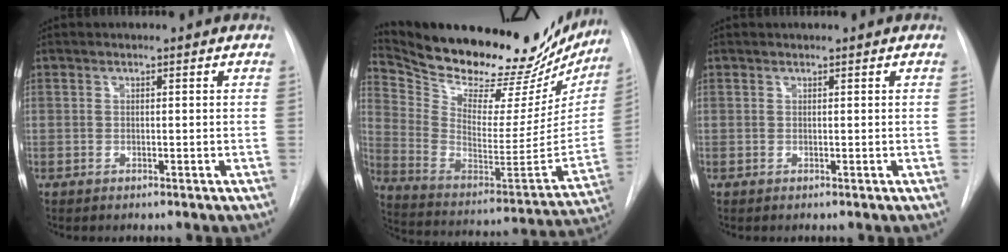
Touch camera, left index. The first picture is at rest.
{"total": 31.6, "force": [27.7, 9.5, 12.0], "torque": [-0.211, -0.067, 0.383]}
{"total": 0.6, "force": [0.6, 0.0, 0.1], "torque": [-0.002, 0.011, 0.011]}